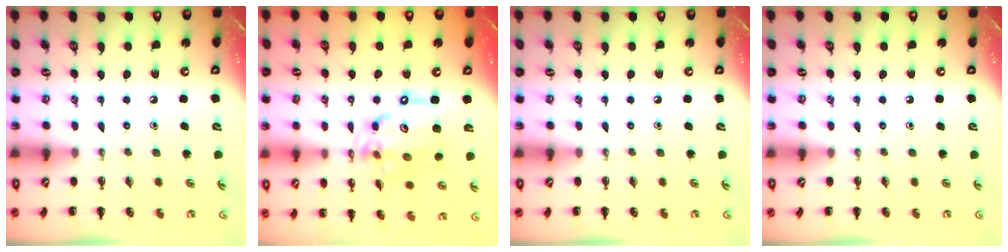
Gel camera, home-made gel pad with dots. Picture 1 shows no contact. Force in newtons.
{"total": 14.8, "press": 14.4, "slide": 3.5}
{"total": 0.0}
{"total": 0.0}